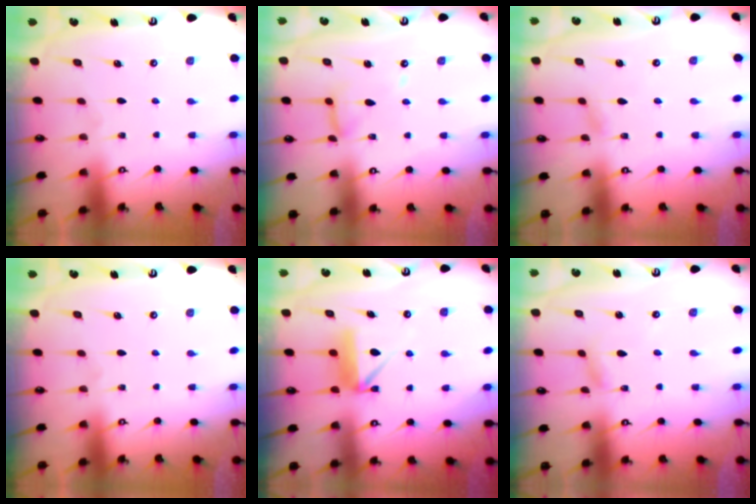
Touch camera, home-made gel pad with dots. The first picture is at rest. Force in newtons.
{"total": 10.7, "press": 10.6, "slide": 0.9}
{"total": 2.9, "press": 2.8, "slide": 0.3}
{"total": 0.0}
{"total": 9.6, "press": 9.6, "slide": 0.3}
{"total": 2.8, "press": 2.8, "slide": 0.1}